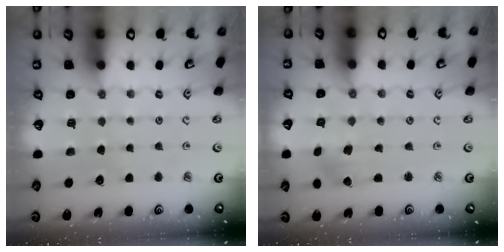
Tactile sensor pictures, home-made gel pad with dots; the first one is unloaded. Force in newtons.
{"total": 2.4, "press": 2.3, "slide": 0.4}